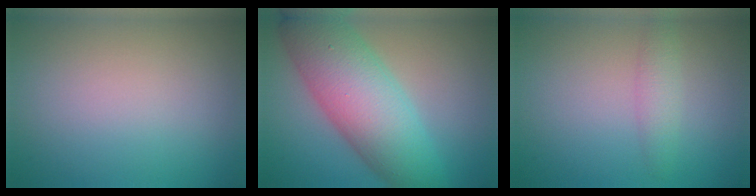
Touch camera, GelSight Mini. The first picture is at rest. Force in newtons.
{"total": 9.8, "press": 9.8, "slide": 0.3}
{"total": 1.9, "press": 1.9, "slide": 0.1}